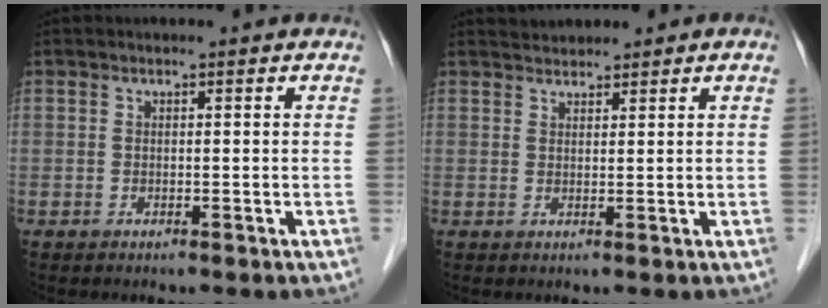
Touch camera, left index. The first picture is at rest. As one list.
[{"total": 2.2, "force": [2.1, 0.7, 0.1], "torque": [-0.005, 0.015, 0.037]}]